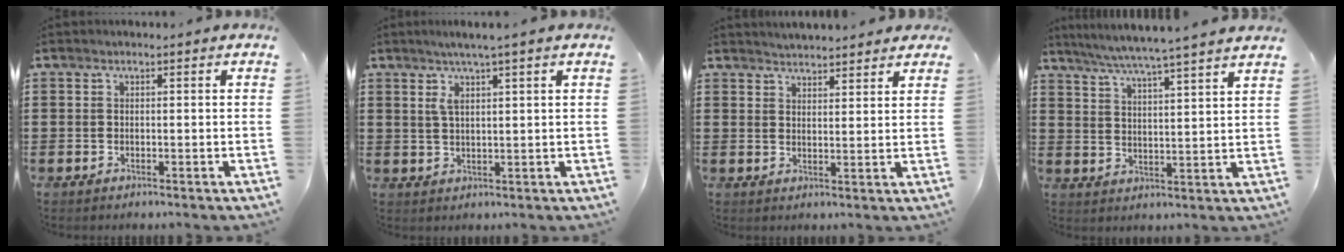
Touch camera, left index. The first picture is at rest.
{"total": 3.5, "force": [1.8, 0.0, 2.9], "torque": [-0.060, 0.001, 0.031]}
{"total": 2.8, "force": [2.8, 0.0, 0.0], "torque": [-0.009, -0.009, 0.052]}
{"total": 5.3, "force": [4.7, -1.2, 2.1], "torque": [-0.058, -0.034, 0.076]}